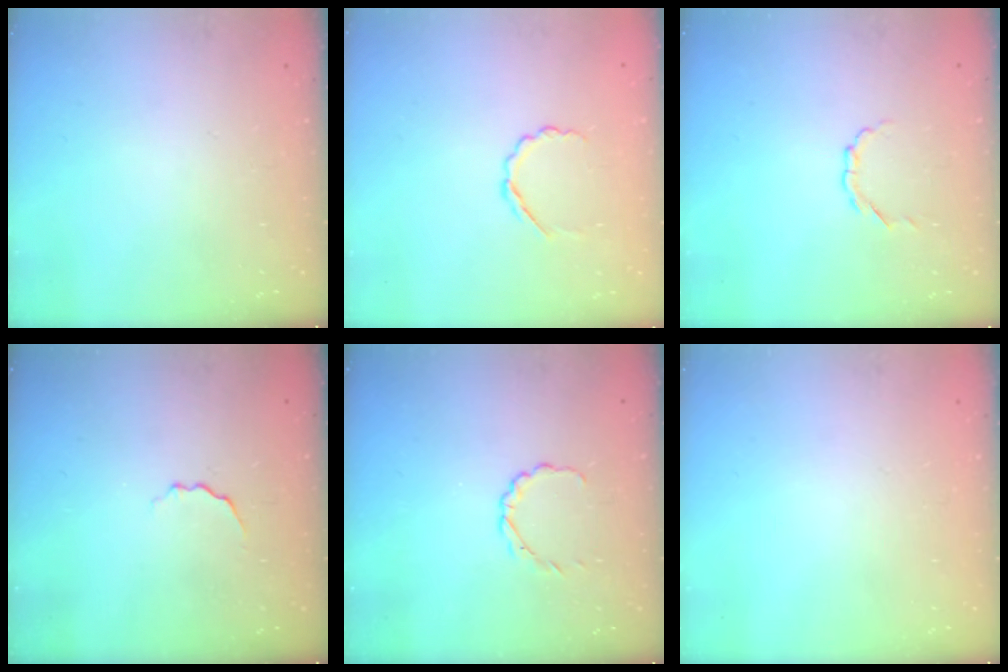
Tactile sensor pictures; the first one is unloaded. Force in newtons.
{"total": 3.5, "press": 3.3, "slide": 1.2}
{"total": 2.8, "press": 2.7, "slide": 0.8}
{"total": 3.0, "press": 2.9, "slide": 0.7}
{"total": 2.4, "press": 2.2, "slide": 0.9}
{"total": 0.0}